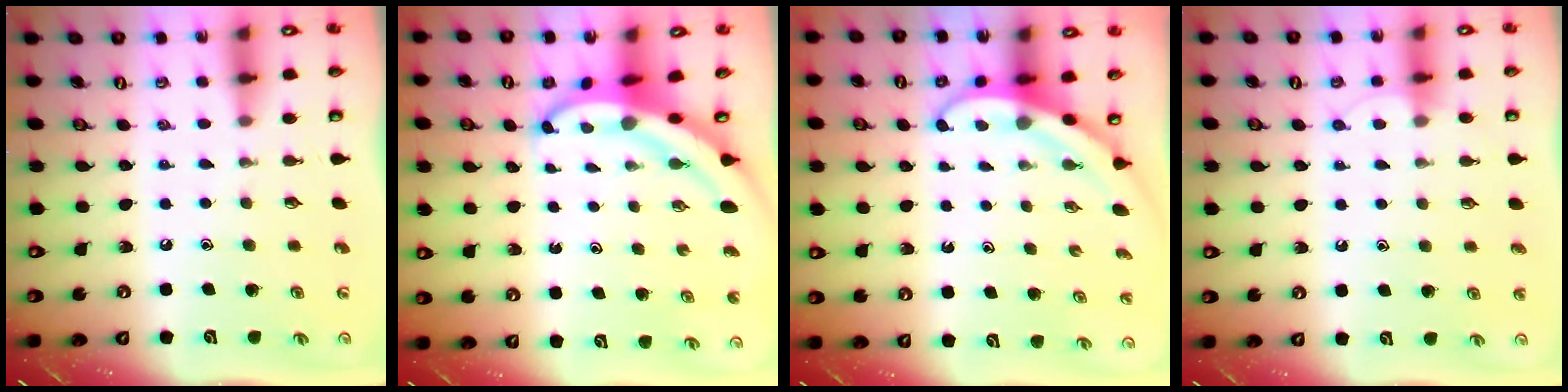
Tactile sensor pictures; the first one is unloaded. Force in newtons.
{"total": 5.4, "press": 5.4, "slide": 0.5}
{"total": 3.5, "press": 3.5, "slide": 0.1}
{"total": 4.5, "press": 4.4, "slide": 0.4}